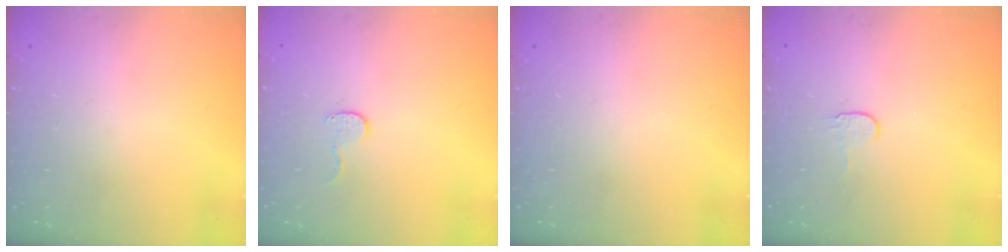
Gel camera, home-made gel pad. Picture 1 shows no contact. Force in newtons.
{"total": 4.6, "press": 4.6, "slide": 0.4}
{"total": 0.0}
{"total": 3.7, "press": 3.7, "slide": 0.4}